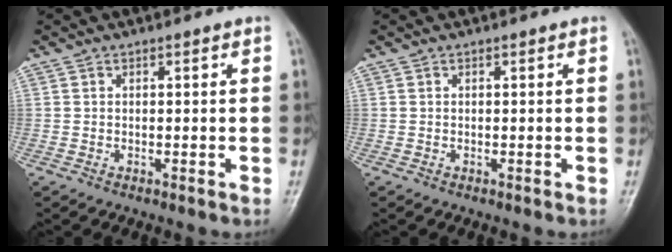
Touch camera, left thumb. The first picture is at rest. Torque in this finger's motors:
{"motor_torque": [0.00, 0.00, -0.34, -0.13, 0.00]}